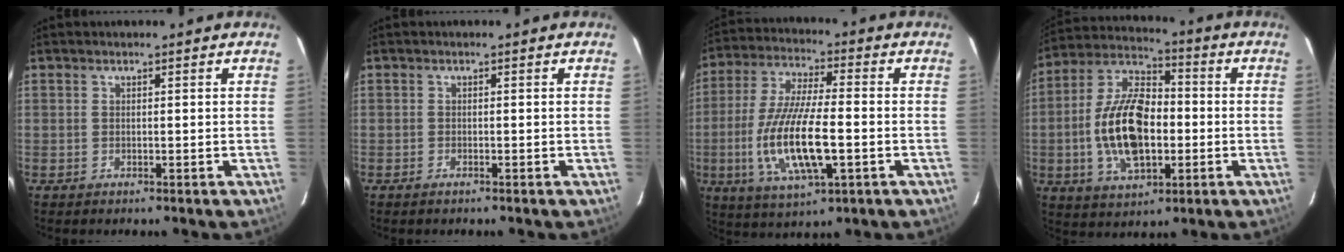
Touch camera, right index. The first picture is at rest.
{"total": 0.8, "force": [-0.6, 0.3, 0.3], "torque": [-0.008, -0.002, -0.014]}
{"total": 16.0, "force": [-3.8, 4.3, 15.0], "torque": [-0.310, -0.013, -0.070]}
{"total": 16.7, "force": [-2.6, 8.9, 14.0], "torque": [-0.278, 0.012, -0.044]}